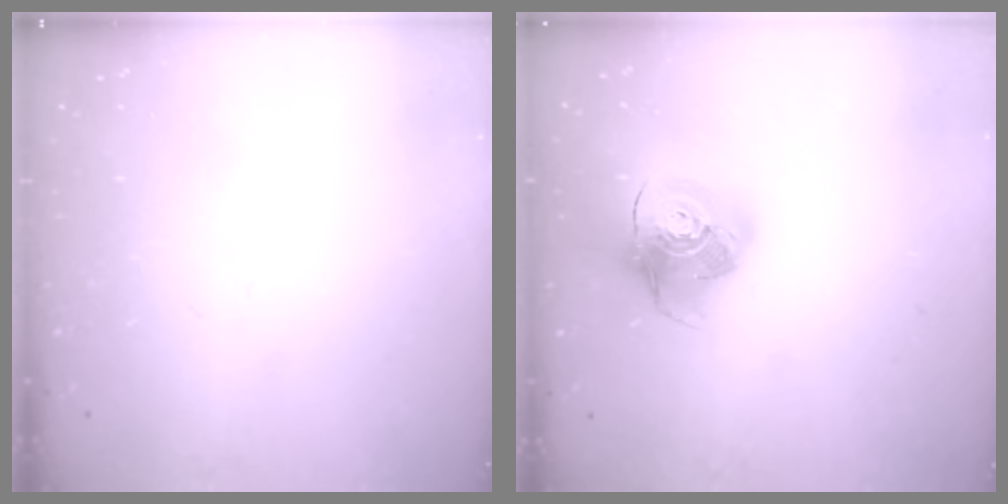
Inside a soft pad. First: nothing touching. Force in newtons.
{"total": 14.5, "press": 14.4, "slide": 1.9}